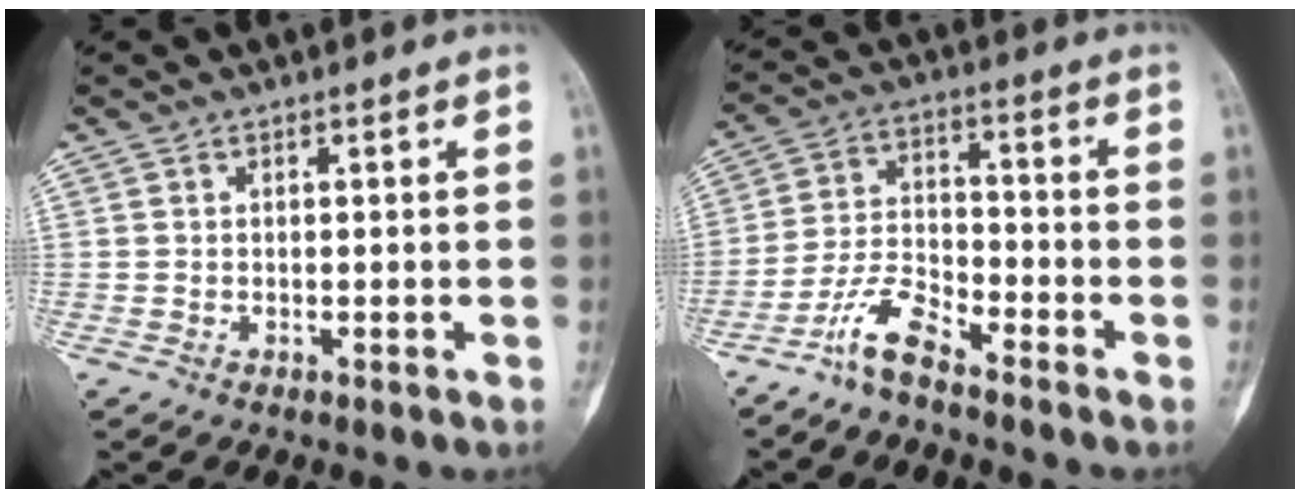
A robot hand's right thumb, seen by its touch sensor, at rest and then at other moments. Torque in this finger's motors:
{"motor_torque": [-0.05, -0.22, 0.01, 0.00, -0.07]}